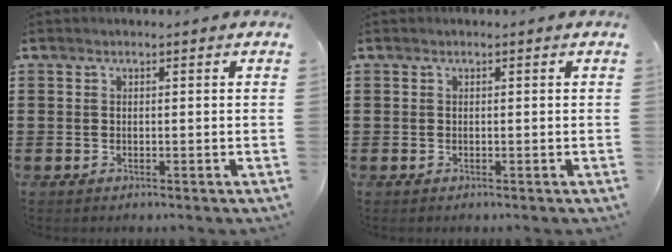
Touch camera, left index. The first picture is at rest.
{"total": 0.0}